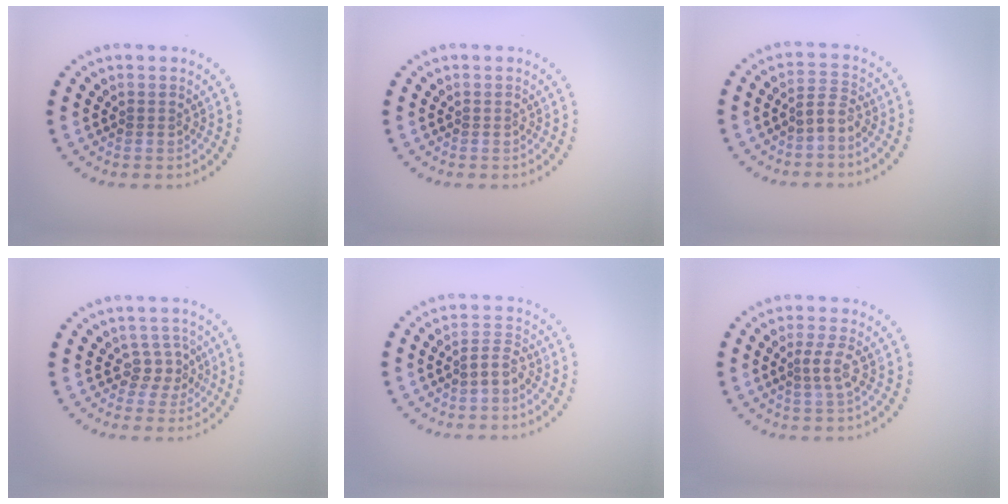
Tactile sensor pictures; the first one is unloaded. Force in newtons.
{"total": 0.0}
{"total": 1.9, "press": 1.3, "slide": 1.3}
{"total": 2.1, "press": 1.7, "slide": 1.3}
{"total": 1.6, "press": 1.3, "slide": 0.9}
{"total": 1.8, "press": 1.3, "slide": 1.2}